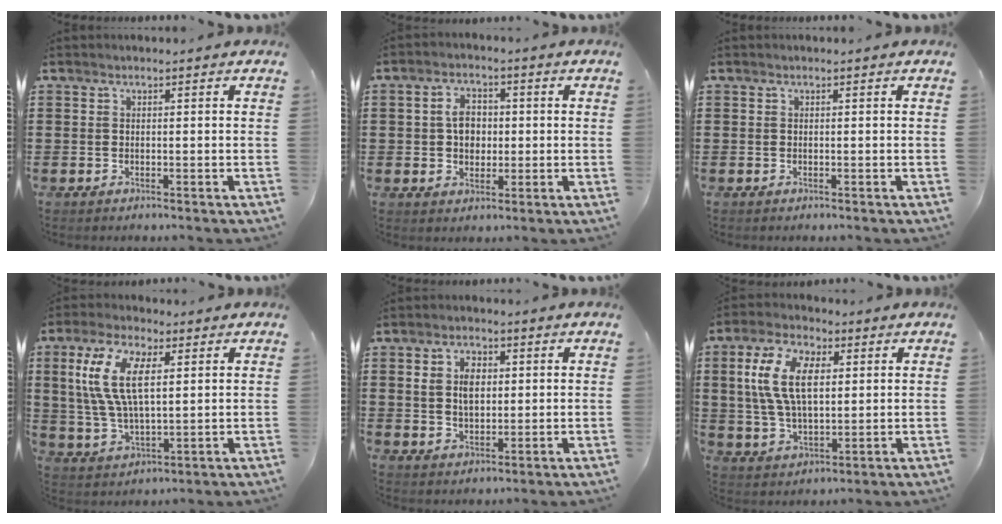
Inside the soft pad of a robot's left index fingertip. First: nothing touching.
{"total": 4.7, "force": [0.2, 3.4, 3.2], "torque": [-0.064, 0.010, -0.001]}
{"total": 0.0}
{"total": 10.8, "force": [3.5, 4.8, 9.0], "torque": [-0.201, 0.008, 0.057]}
{"total": 4.8, "force": [1.0, 3.2, 3.4], "torque": [-0.068, 0.011, 0.014]}
{"total": 10.4, "force": [3.0, 5.5, 8.3], "torque": [-0.191, 0.010, 0.048]}